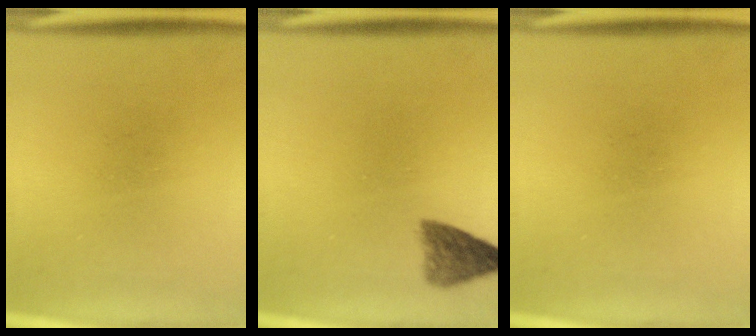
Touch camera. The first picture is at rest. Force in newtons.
{"total": 3.6}
{"total": 0.0}